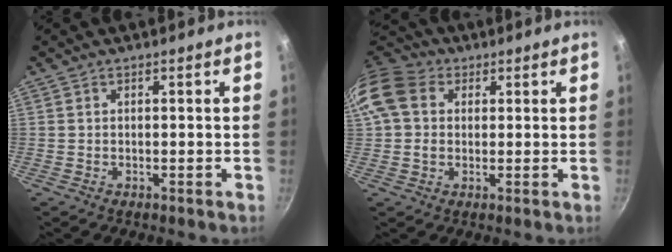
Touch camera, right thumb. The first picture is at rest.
{"total": 12.6, "force": [2.9, 10.1, 6.9], "torque": [-0.138, 0.020, 0.040]}